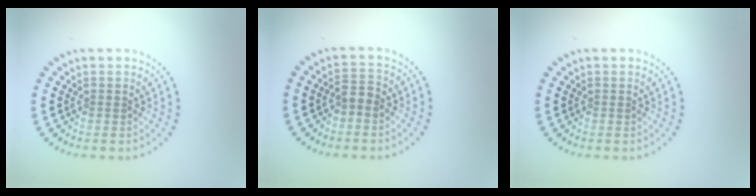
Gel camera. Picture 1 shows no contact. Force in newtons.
{"total": 1.5, "press": 1.4, "slide": 0.6}
{"total": 0.0}